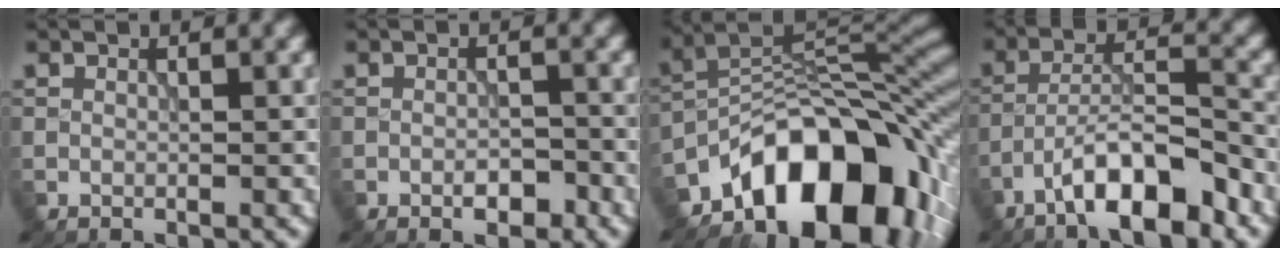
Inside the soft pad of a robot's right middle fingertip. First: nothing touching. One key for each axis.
{"total": 2.0, "fx": -1.1, "fy": 0.9, "fz": 1.4, "tx": -0.019, "ty": 0.003, "tz": -0.019}
{"total": 13.8, "fx": -7.8, "fy": 7.3, "fz": 8.7, "tx": -0.115, "ty": 0.010, "tz": -0.139}
{"total": 7.4, "fx": -4.9, "fy": 1.8, "fz": 5.3, "tx": -0.084, "ty": 0.015, "tz": -0.085}